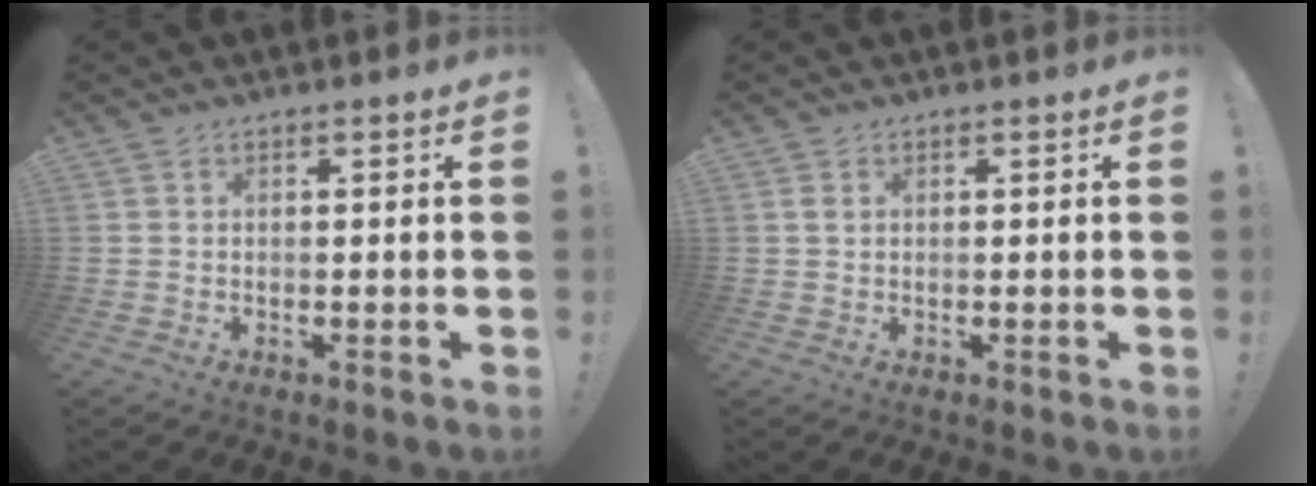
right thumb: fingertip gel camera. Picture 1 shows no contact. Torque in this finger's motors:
{"motor_torque": [0.00, 0.00, 0.00, 0.00, 0.00]}